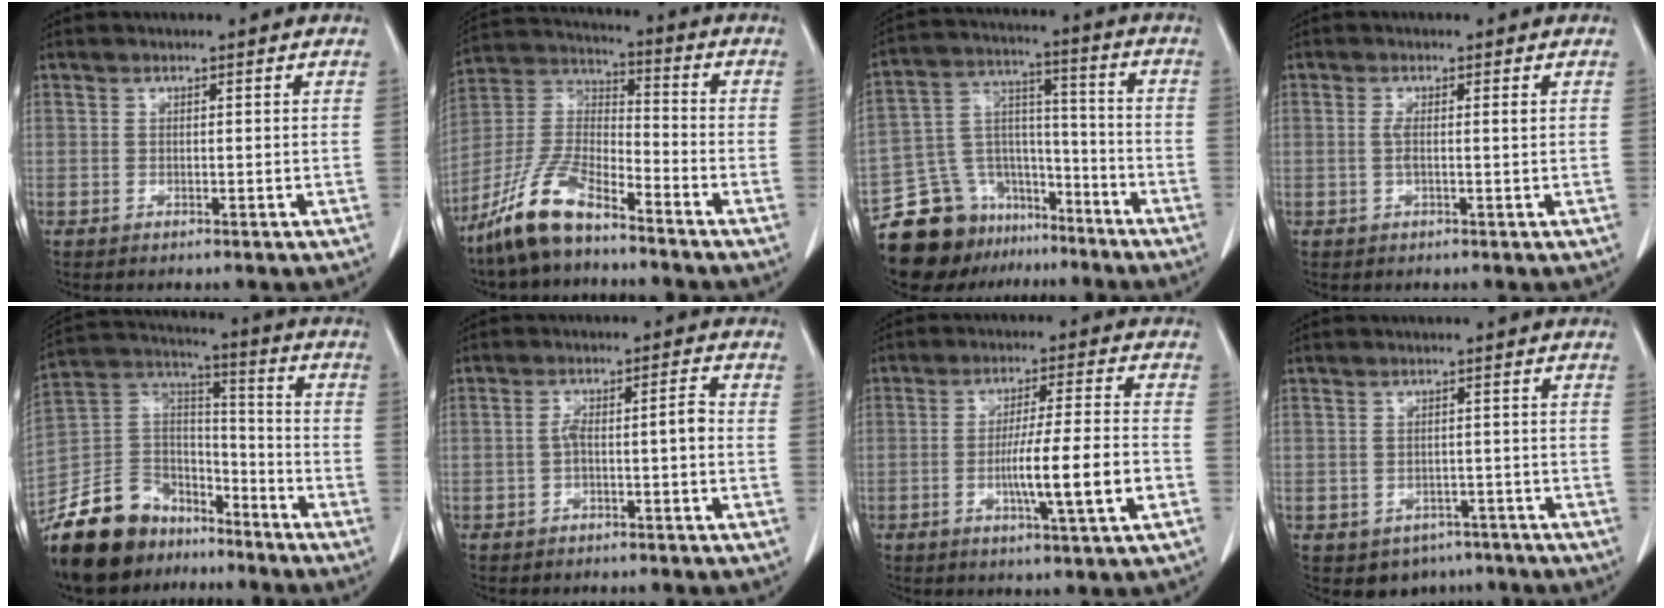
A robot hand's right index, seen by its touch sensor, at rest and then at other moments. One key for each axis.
{"total": 12.0, "fx": -9.2, "fy": 2.9, "fz": 7.1, "tx": -0.160, "ty": 0.002, "tz": -0.182}
{"total": 15.6, "fx": -12.1, "fy": 8.9, "fz": 4.3, "tx": -0.079, "ty": 0.067, "tz": -0.207}
{"total": 1.6, "fx": 0.2, "fy": 0.1, "fz": 1.6, "tx": -0.032, "ty": 0.002, "tz": 0.005}
{"total": 15.9, "fx": -12.2, "fy": 8.8, "fz": 4.8, "tx": -0.102, "ty": 0.057, "tz": -0.219}
{"total": 4.1, "fx": -1.1, "fy": 0.7, "fz": 3.9, "tx": -0.066, "ty": 0.022, "tz": -0.013}
{"total": 10.3, "fx": -3.0, "fy": -0.3, "fz": 9.9, "tx": -0.170, "ty": -0.004, "tz": -0.051}
{"total": 5.1, "fx": -3.6, "fy": 3.6, "fz": 0.6, "tx": 0.004, "ty": 0.013, "tz": -0.041}